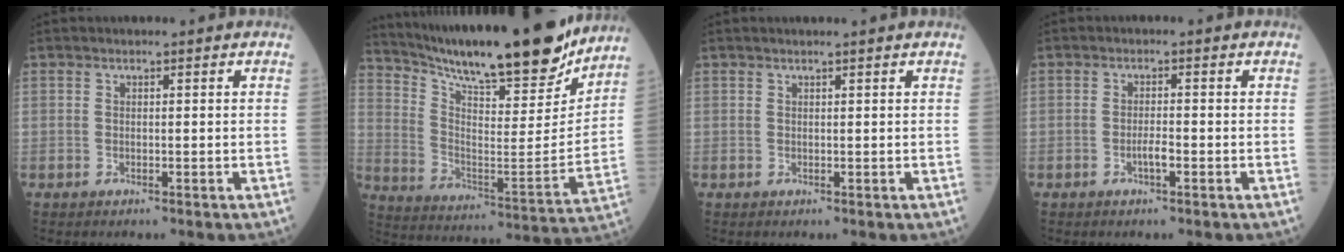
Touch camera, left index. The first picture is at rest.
{"total": 25.1, "force": [21.7, 3.1, 12.3], "torque": [-0.217, -0.043, 0.327]}
{"total": 1.4, "force": [1.2, -0.3, 0.7], "torque": [-0.011, 0.007, 0.022]}
{"total": 1.8, "force": [-0.9, 0.2, 1.6], "torque": [-0.030, 0.000, -0.017]}